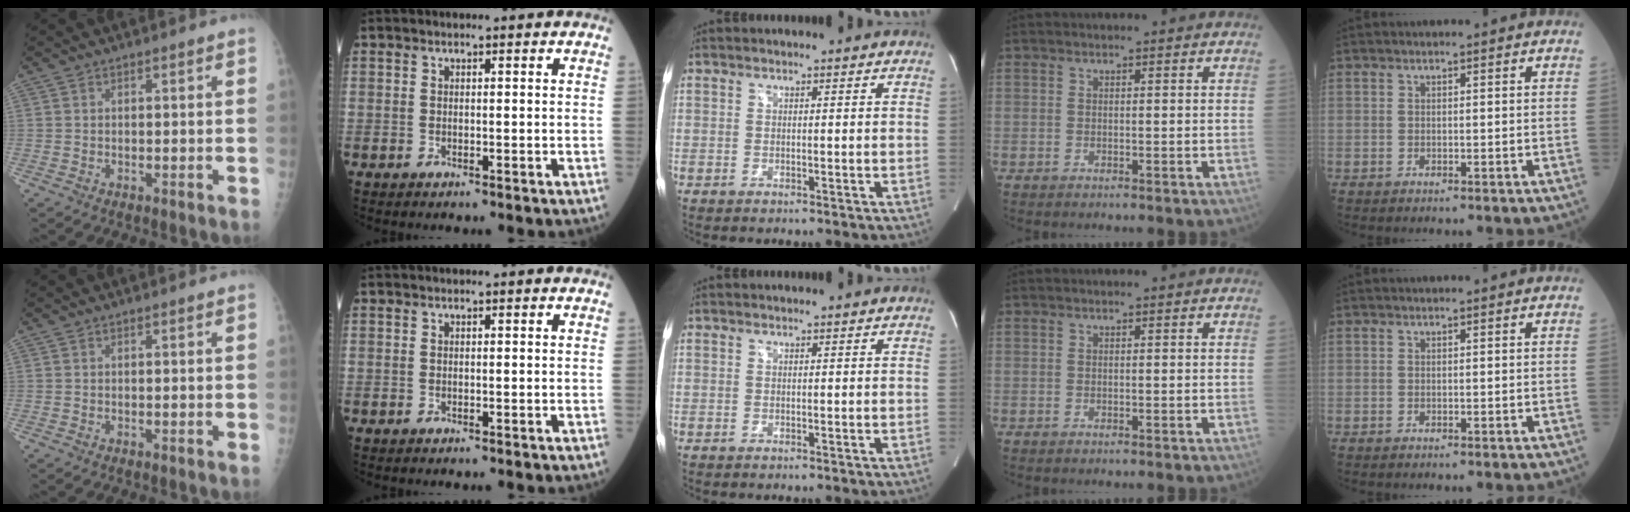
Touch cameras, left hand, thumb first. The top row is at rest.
{}